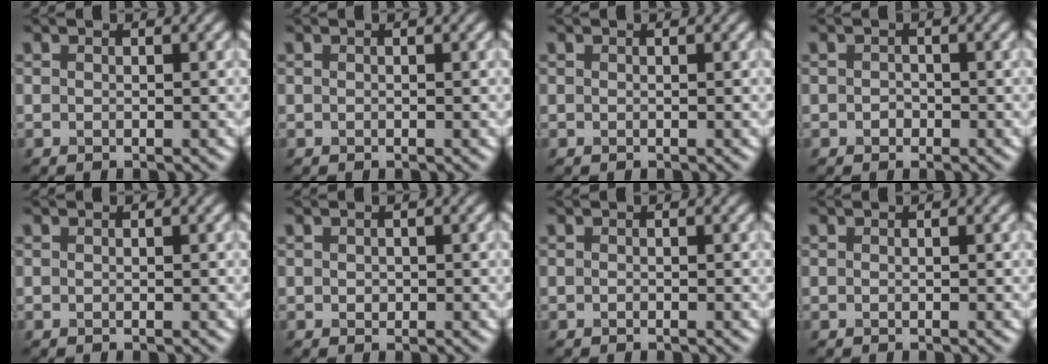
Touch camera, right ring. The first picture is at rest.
{"total": 0.0}
{"total": 0.0}
{"total": 0.8, "force": [-0.2, 0.7, 0.3], "torque": [-0.003, -0.004, -0.006]}
{"total": 0.0}
{"total": 0.6, "force": [0.0, 0.5, 0.2], "torque": [-0.002, -0.003, 0.001]}
{"total": 0.0}
{"total": 0.0}